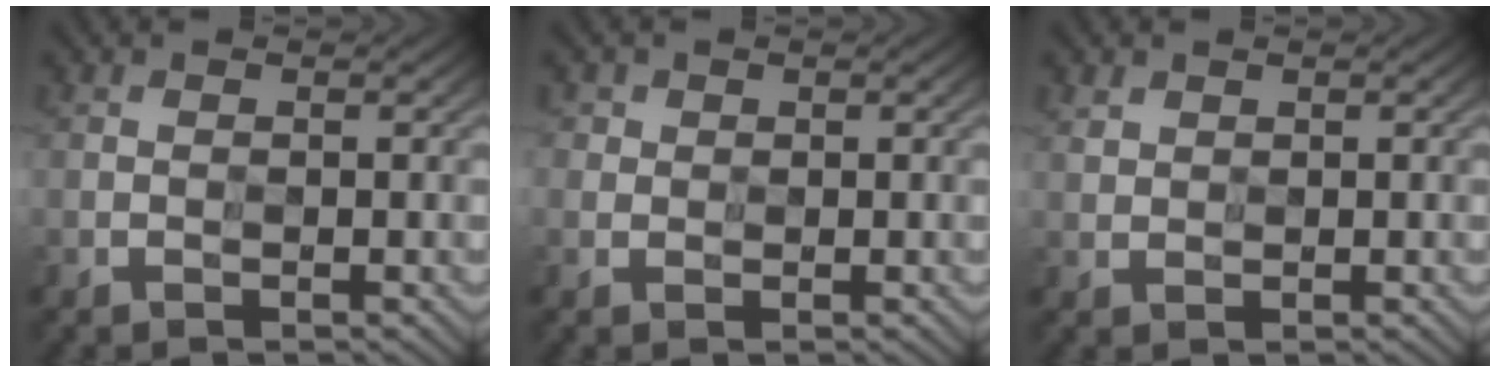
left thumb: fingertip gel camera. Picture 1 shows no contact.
{"total": 2.1, "force": [1.2, 1.8, 0.0], "torque": [-0.004, -0.001, 0.019]}
{"total": 1.9, "force": [1.6, 1.1, 0.0], "torque": [-0.008, 0.000, 0.036]}